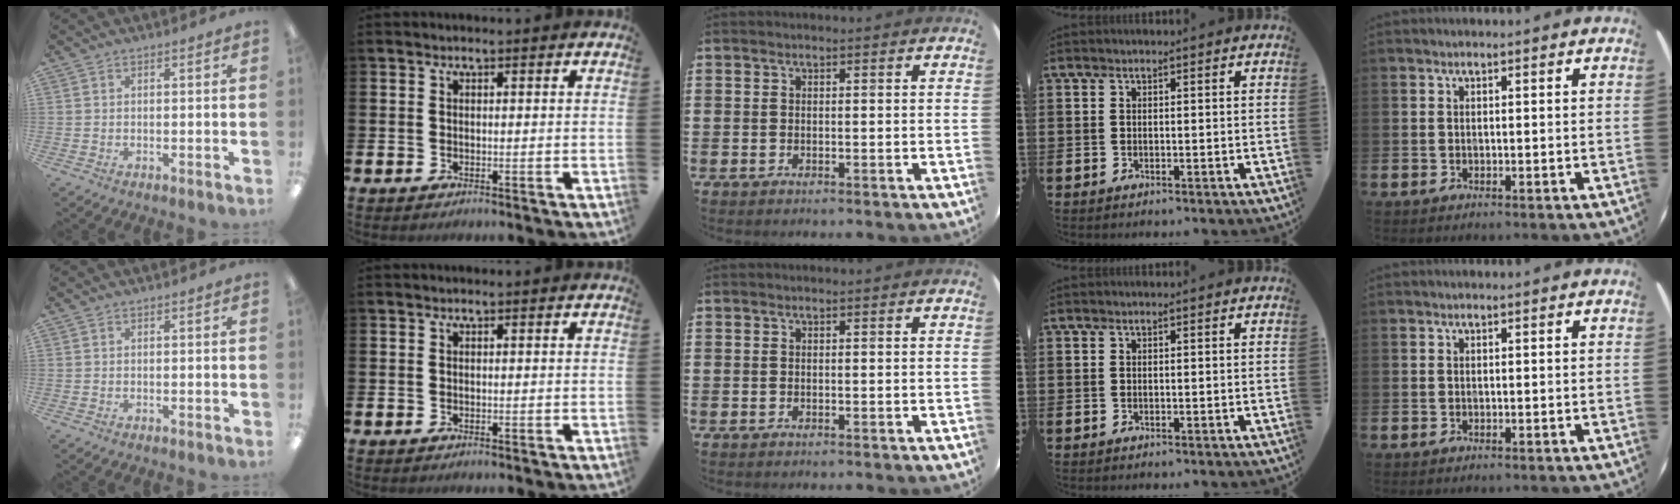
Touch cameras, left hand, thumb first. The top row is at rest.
{}